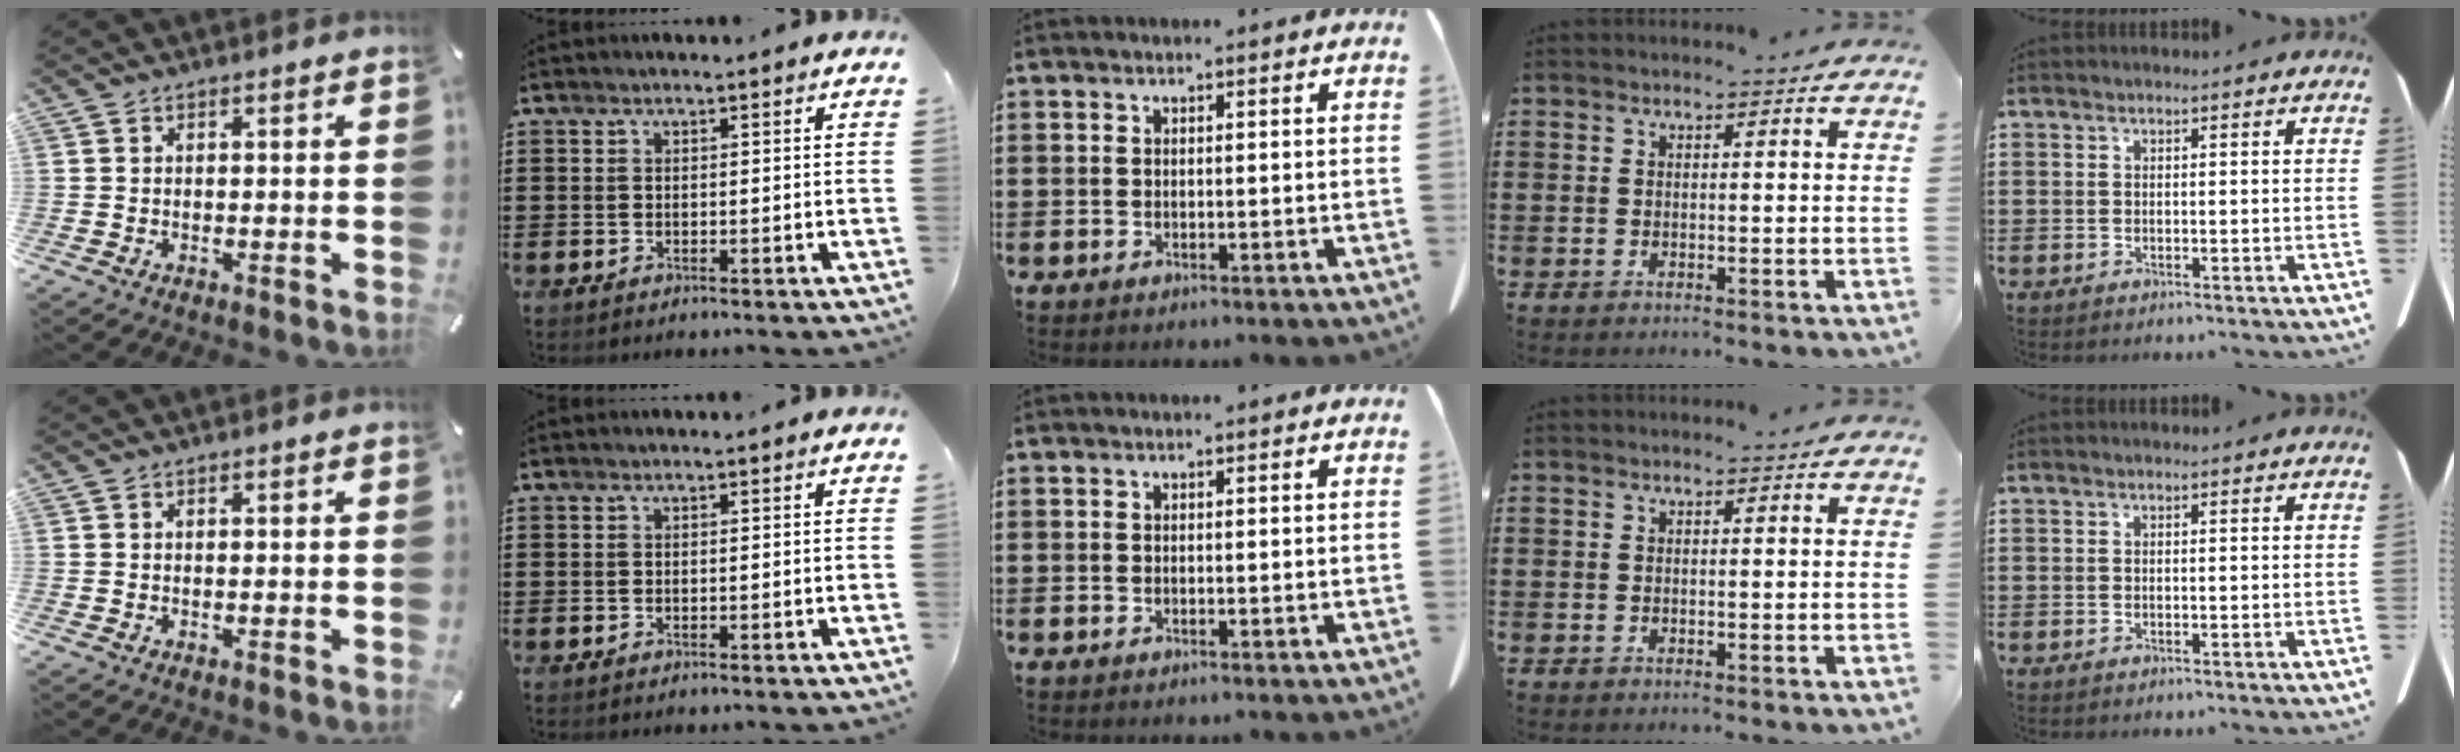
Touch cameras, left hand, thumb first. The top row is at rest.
{}